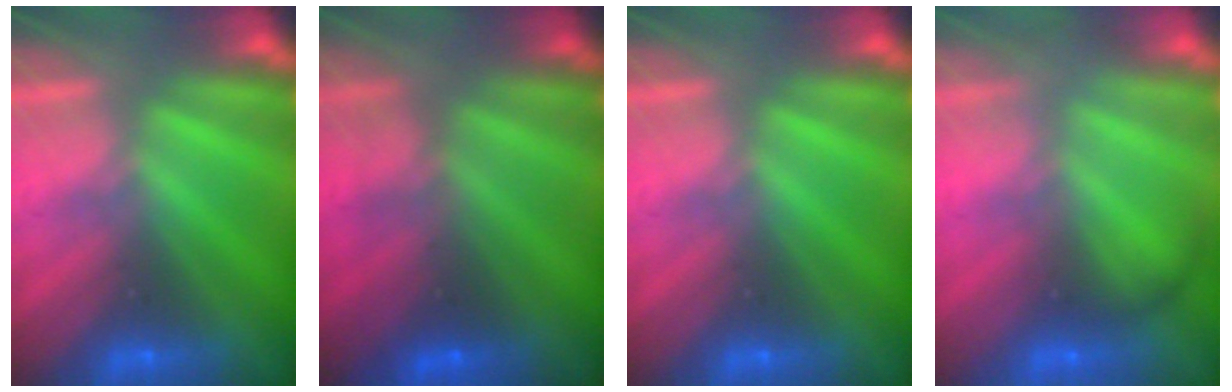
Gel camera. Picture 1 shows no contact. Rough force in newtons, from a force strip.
{"total": 2.7}
{"total": 0.0}
{"total": 2.0}